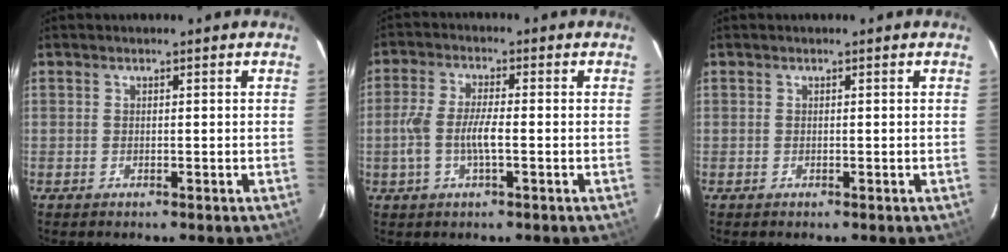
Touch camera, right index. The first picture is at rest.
{"total": 6.3, "force": [-1.4, 1.6, 5.9], "torque": [-0.126, 0.003, -0.028]}
{"total": 0.0}